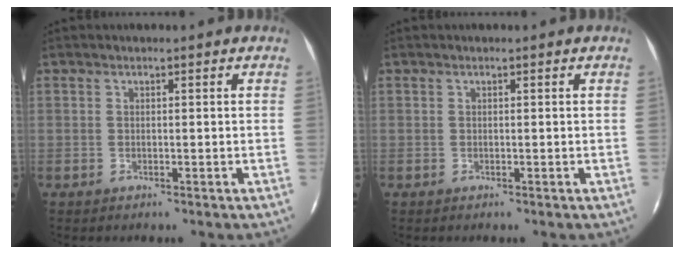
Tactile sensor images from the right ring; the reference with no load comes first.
{"total": 0.0}